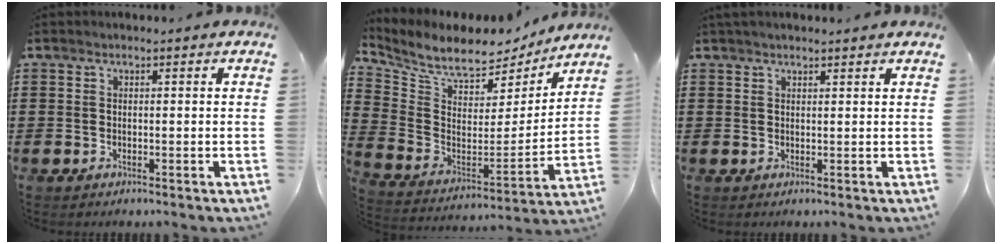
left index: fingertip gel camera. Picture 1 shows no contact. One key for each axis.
{"total": 8.1, "fx": 7.2, "fy": 2.3, "fz": 2.8, "tx": -0.086, "ty": -0.057, "tz": 0.123}
{"total": 1.3, "fx": 1.2, "fy": 0.3, "fz": 0.4, "tx": -0.010, "ty": 0.001, "tz": 0.024}